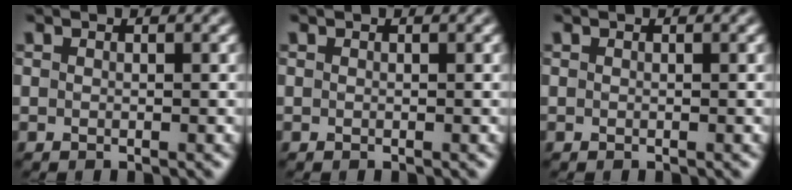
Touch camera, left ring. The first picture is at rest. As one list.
[{"total": 0.0}, {"total": 0.0}]